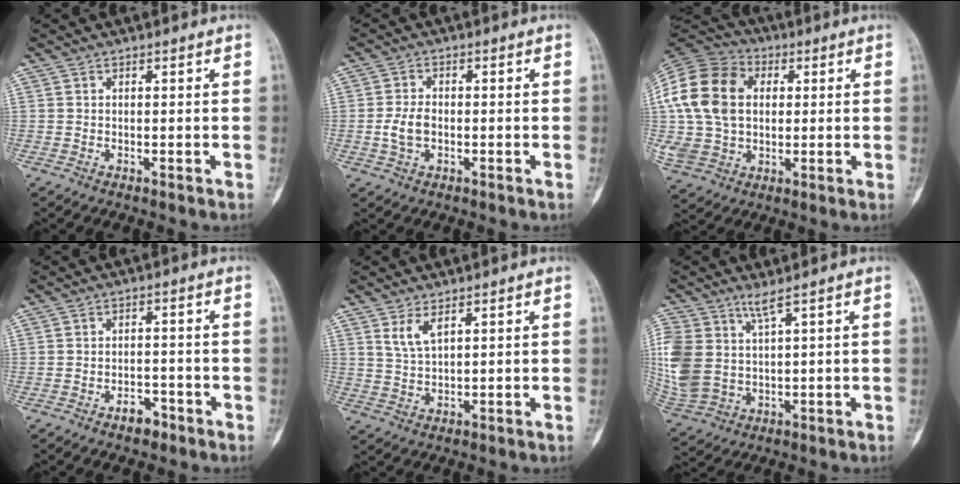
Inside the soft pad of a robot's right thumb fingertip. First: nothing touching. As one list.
[{"total": 3.1, "force": [-0.6, 2.6, 1.5], "torque": [-0.044, 0.012, -0.013]}, {"total": 21.8, "force": [3.2, 16.3, 14.2], "torque": [-0.289, 0.024, 0.067]}, {"total": 3.5, "force": [-2.3, 2.0, 1.7], "torque": [-0.016, 0.019, -0.031]}, {"total": 2.8, "force": [2.3, 1.4, 1.0], "torque": [-0.030, -0.007, 0.052]}, {"total": 12.3, "force": [3.8, 6.6, 9.6], "torque": [-0.229, -0.017, 0.090]}]